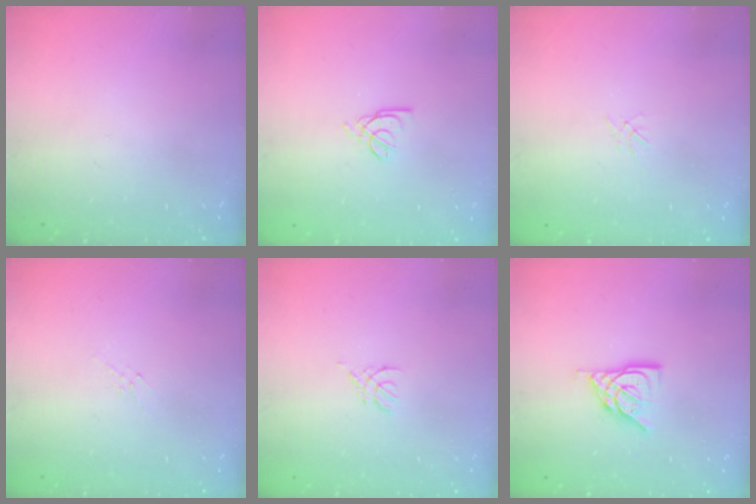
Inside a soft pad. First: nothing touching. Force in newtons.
{"total": 2.2, "press": 2.1, "slide": 0.5}
{"total": 0.0}
{"total": 2.1, "press": 2.0, "slide": 0.6}
{"total": 1.8, "press": 1.7, "slide": 0.4}
{"total": 9.2, "press": 9.2, "slide": 0.4}